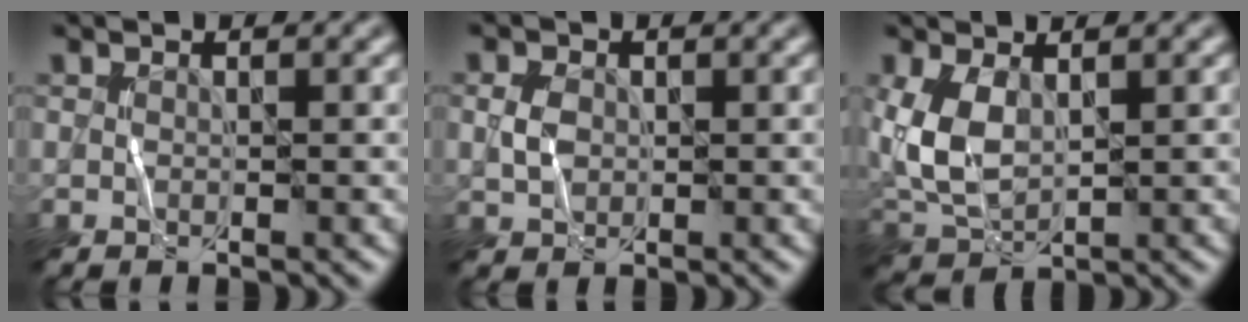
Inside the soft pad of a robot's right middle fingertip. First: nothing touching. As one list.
[{"total": 1.9, "force": [0.2, 1.5, 1.2], "torque": [-0.027, 0.003, 0.002]}, {"total": 5.0, "force": [1.1, 2.9, 3.9], "torque": [-0.101, 0.003, 0.027]}]